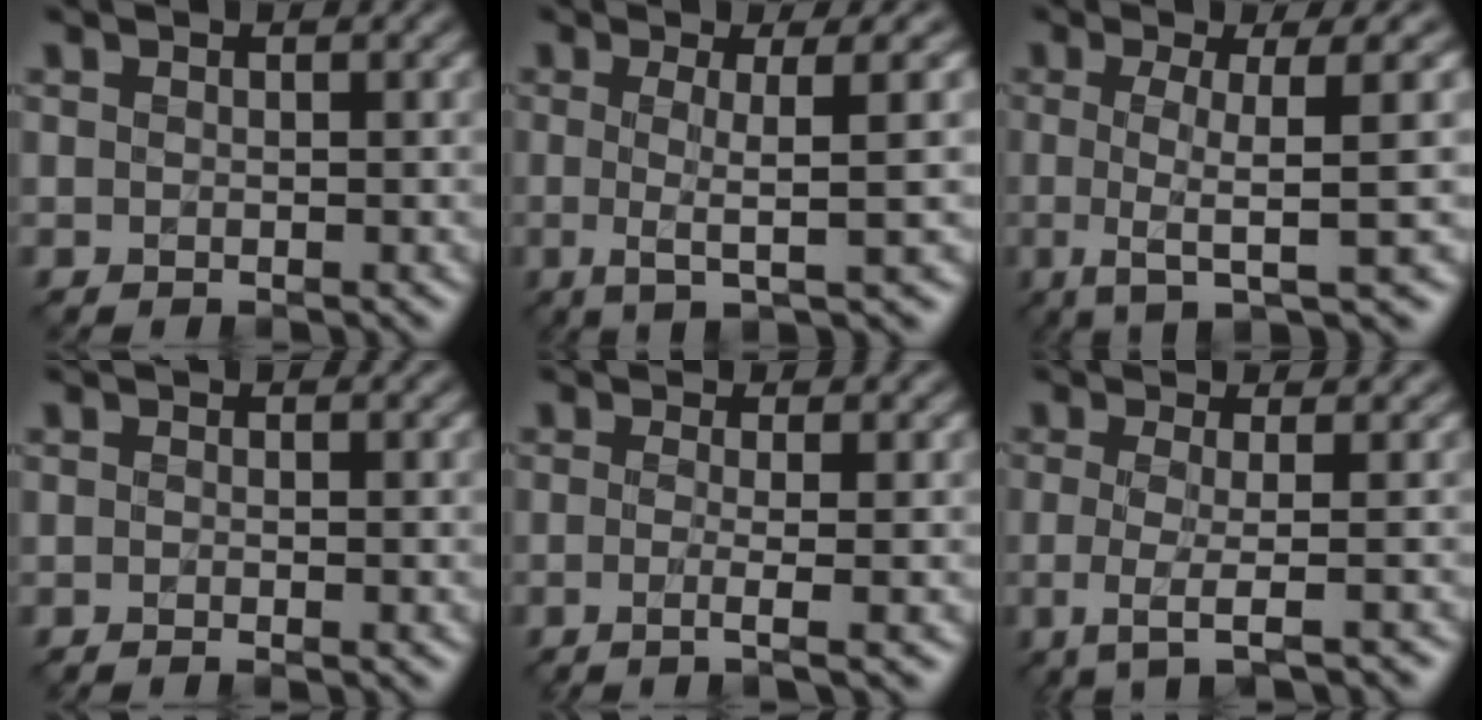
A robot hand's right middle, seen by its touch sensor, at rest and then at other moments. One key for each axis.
{"total": 5.8, "fx": 0.1, "fy": 1.0, "fz": 5.7, "tx": -0.095, "ty": 0.003, "tz": -0.003}
{"total": 6.8, "fx": -0.3, "fy": 1.3, "fz": 6.7, "tx": -0.105, "ty": 0.003, "tz": -0.012}
{"total": 1.0, "fx": -0.5, "fy": 0.3, "fz": 0.8, "tx": -0.004, "ty": -0.008, "tz": -0.014}
{"total": 2.8, "fx": -0.5, "fy": 0.9, "fz": 2.6, "tx": -0.030, "ty": -0.006, "tz": -0.023}
{"total": 3.8, "fx": -0.7, "fy": 1.0, "fz": 3.6, "tx": -0.056, "ty": -0.011, "tz": -0.022}